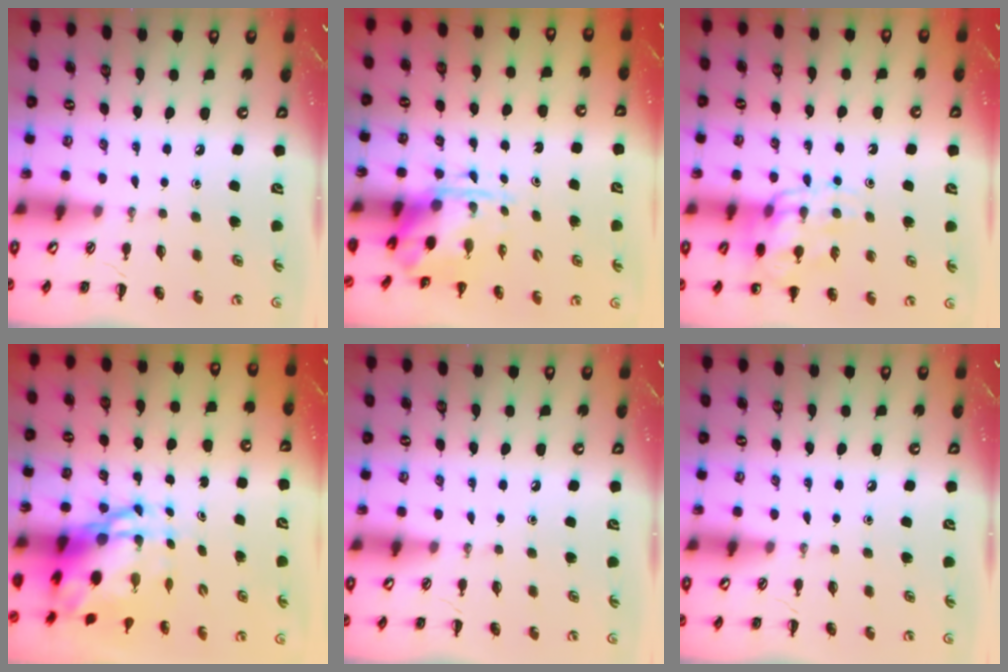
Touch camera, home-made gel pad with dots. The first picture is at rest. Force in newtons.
{"total": 3.6, "press": 3.5, "slide": 0.9}
{"total": 14.3, "press": 14.1, "slide": 2.4}
{"total": 9.4, "press": 9.1, "slide": 2.6}
{"total": 0.0}
{"total": 0.0}